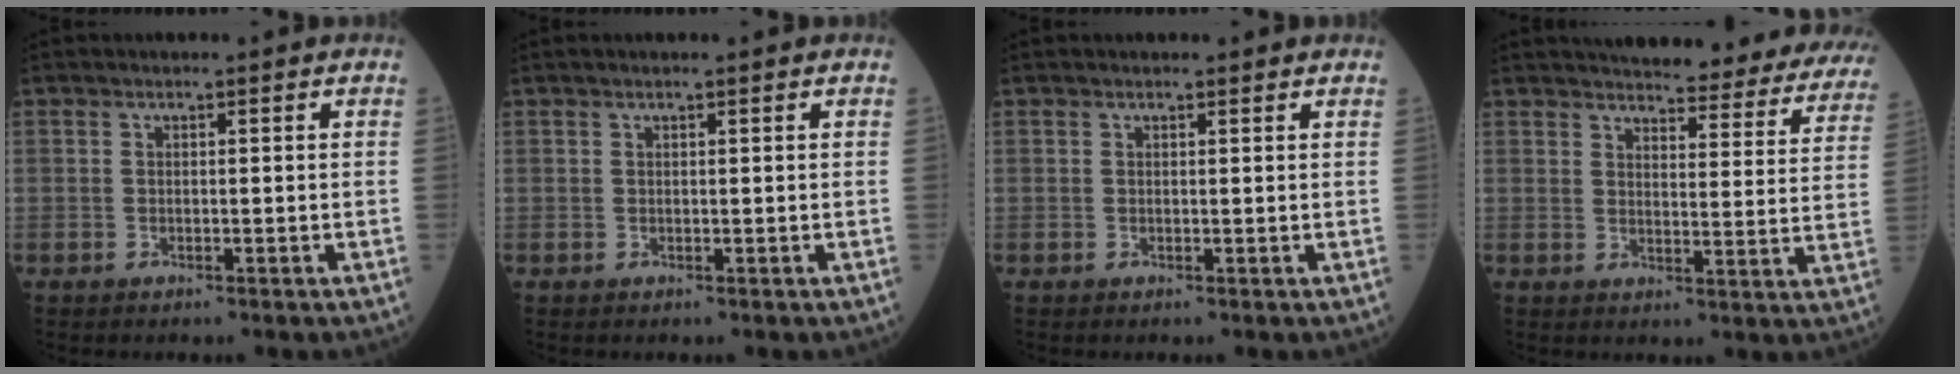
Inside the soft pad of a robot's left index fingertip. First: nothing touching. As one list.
[{"total": 0.8, "force": [0.6, 0.0, 0.5], "torque": [-0.010, 0.008, 0.011]}, {"total": 1.7, "force": [1.6, 0.4, 0.5], "torque": [-0.011, 0.008, 0.015]}, {"total": 26.8, "force": [24.8, 5.3, 8.8], "torque": [-0.109, -0.074, 0.273]}]